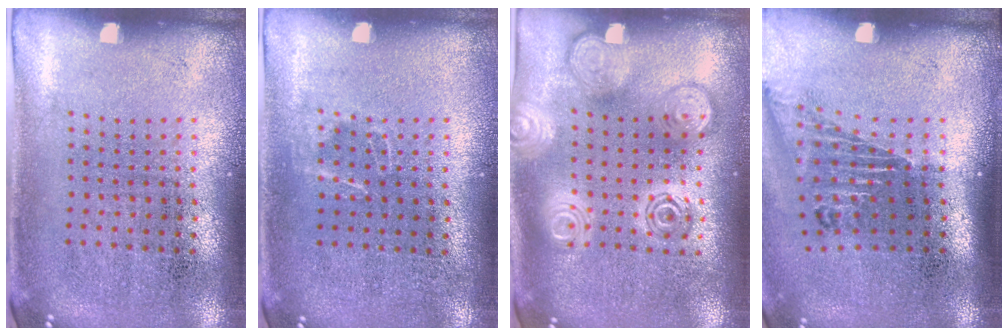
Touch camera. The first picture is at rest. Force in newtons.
{"total": 0.9, "press": 0.8, "slide": 0.2}
{"total": 2.9, "press": 2.8, "slide": 0.4}
{"total": 1.6, "press": 1.3, "slide": 0.9}